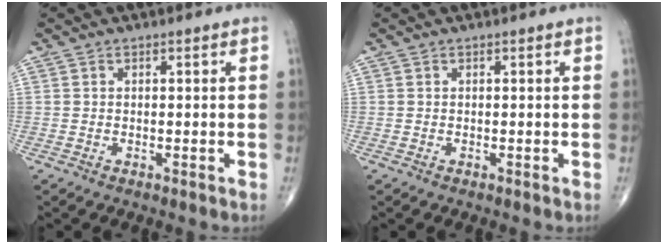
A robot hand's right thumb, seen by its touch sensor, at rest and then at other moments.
{"total": 0.0}